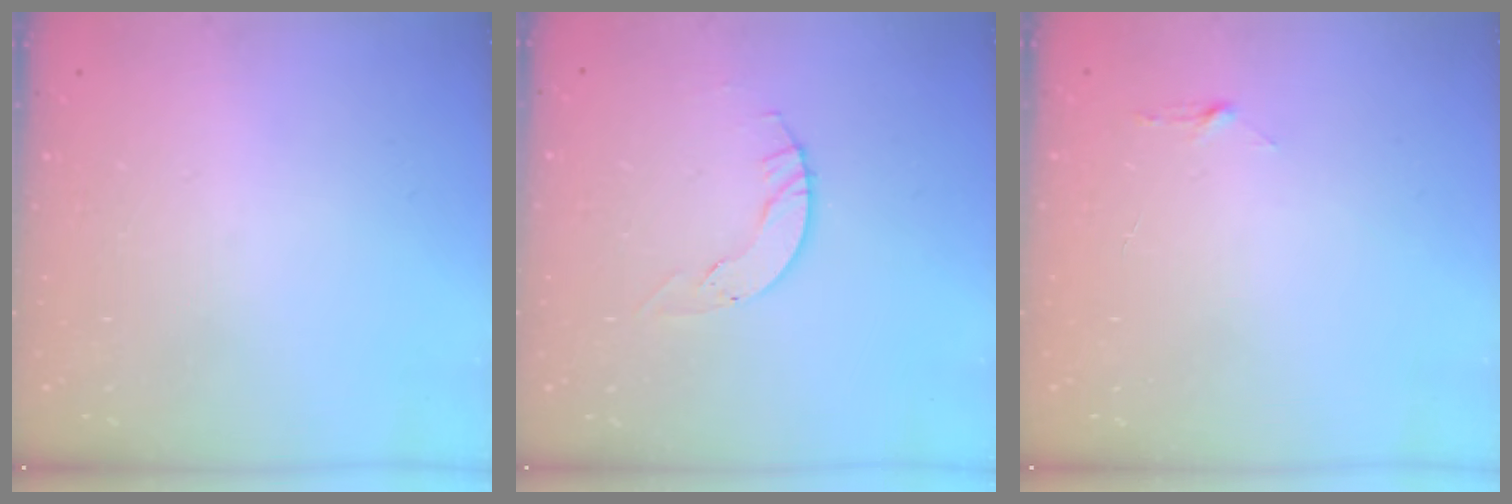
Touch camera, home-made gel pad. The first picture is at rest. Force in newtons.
{"total": 4.0, "press": 4.0, "slide": 0.4}
{"total": 2.9, "press": 2.9, "slide": 0.3}